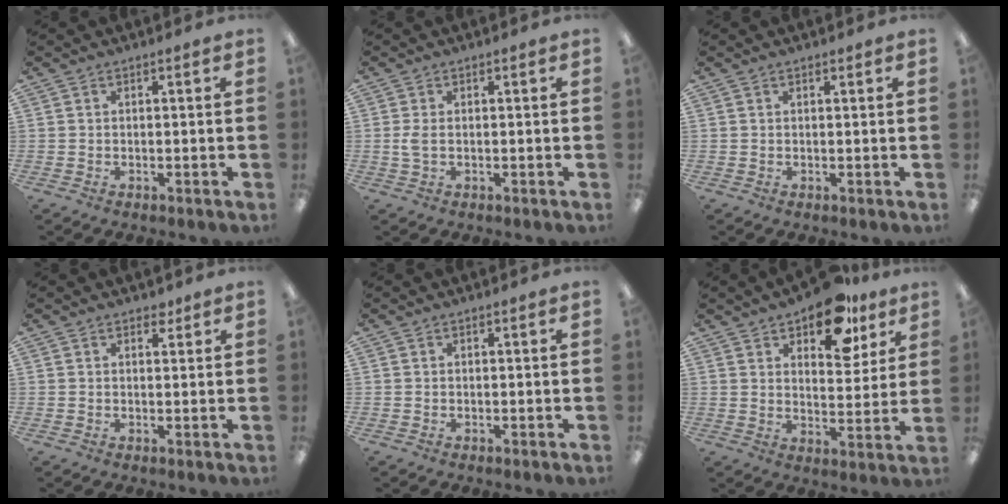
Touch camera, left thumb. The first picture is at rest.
{"total": 3.1, "force": [0.1, 1.5, 2.7], "torque": [-0.051, -0.001, -0.004]}
{"total": 0.6, "force": [0.5, 0.2, 0.3], "torque": [-0.006, 0.001, 0.009]}
{"total": 2.0, "force": [1.6, 1.0, 0.8], "torque": [0.000, -0.005, 0.025]}
{"total": 0.0}
{"total": 14.9, "force": [10.2, 7.0, 8.2], "torque": [-0.109, -0.051, 0.176]}